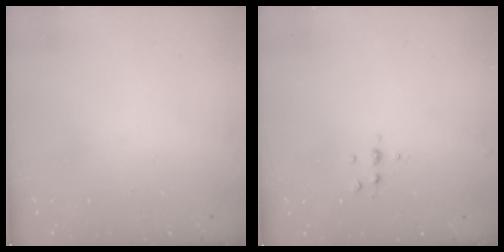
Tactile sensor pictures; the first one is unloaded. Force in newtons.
{"total": 5.3, "press": 5.2, "slide": 1.0}